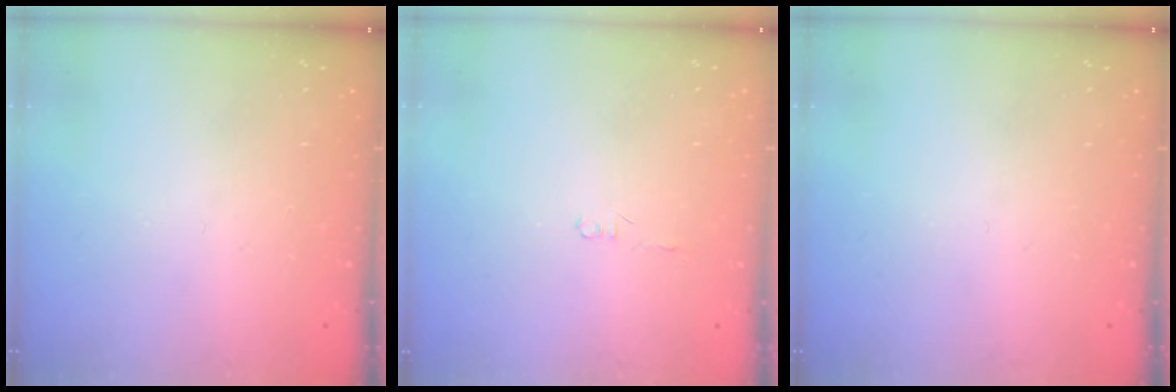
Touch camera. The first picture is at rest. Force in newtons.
{"total": 1.2, "press": 1.2, "slide": 0.3}
{"total": 0.0}